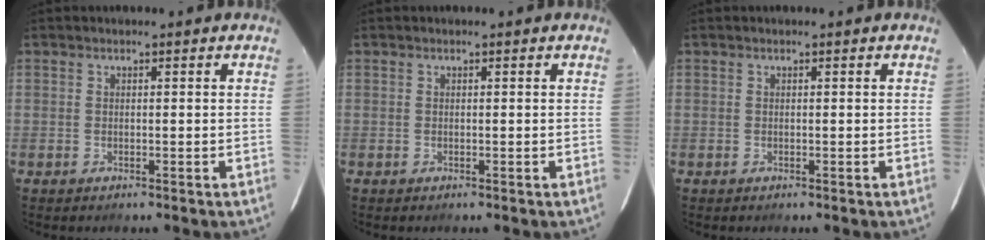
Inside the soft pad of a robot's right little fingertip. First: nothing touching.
{"total": 0.0}
{"total": 0.0}